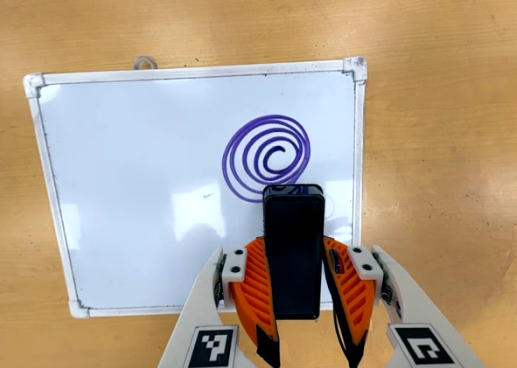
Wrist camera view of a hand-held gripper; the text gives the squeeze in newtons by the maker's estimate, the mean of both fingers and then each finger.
{"total": 4.6, "left": 3.5, "right": 5.7}